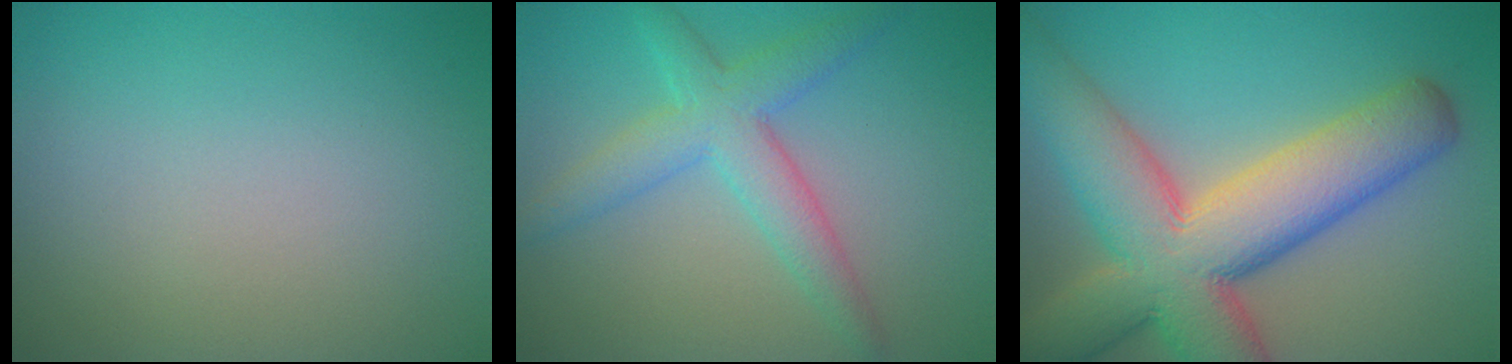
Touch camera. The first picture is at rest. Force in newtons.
{"total": 4.5, "press": 4.5, "slide": 0.1}
{"total": 13.0, "press": 13.0, "slide": 0.9}